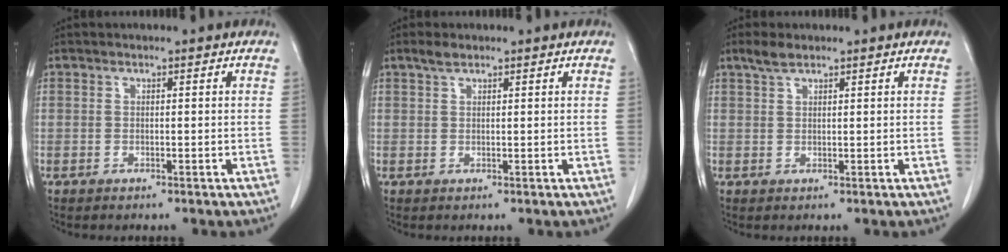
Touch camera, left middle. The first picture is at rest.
{"total": 1.6, "force": [1.3, 0.5, 0.8], "torque": [-0.022, 0.006, 0.026]}
{"total": 2.3, "force": [1.8, 0.6, 1.2], "torque": [-0.032, 0.007, 0.037]}